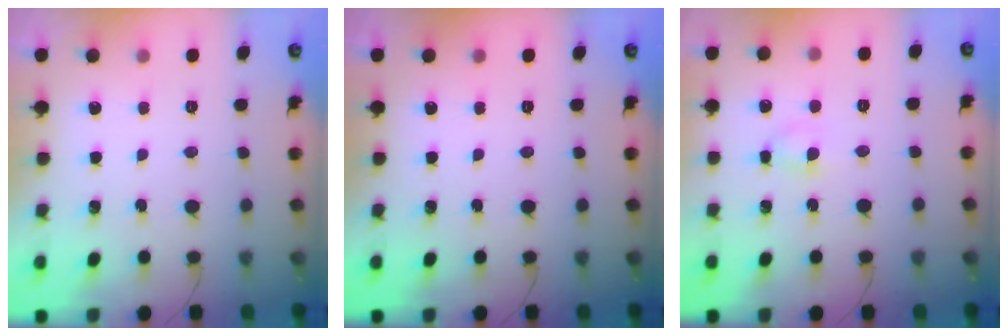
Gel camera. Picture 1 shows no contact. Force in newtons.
{"total": 0.0}
{"total": 4.0, "press": 3.8, "slide": 1.4}